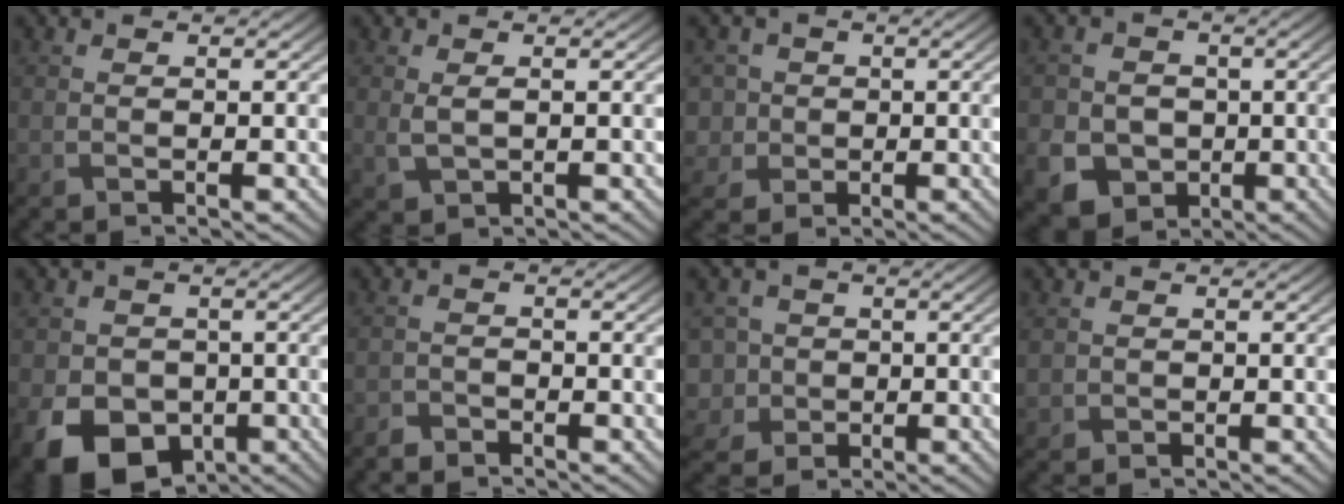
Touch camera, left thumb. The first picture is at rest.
{"total": 2.0, "force": [0.4, 1.1, 1.6], "torque": [-0.044, -0.007, 0.014]}
{"total": 5.2, "force": [-0.3, 5.1, 1.2], "torque": [-0.054, 0.009, -0.026]}
{"total": 7.8, "force": [-2.2, 7.1, 2.5], "torque": [-0.069, -0.016, -0.063]}
{"total": 9.5, "force": [-3.7, 7.5, 4.6], "torque": [-0.089, -0.036, -0.069]}
{"total": 1.8, "force": [-1.6, 0.7, 0.2], "torque": [-0.004, -0.002, -0.037]}
{"total": 7.0, "force": [-1.7, 6.4, 2.2], "torque": [-0.081, -0.001, -0.059]}
{"total": 1.2, "force": [0.3, 1.1, 0.2], "torque": [-0.008, -0.006, 0.005]}